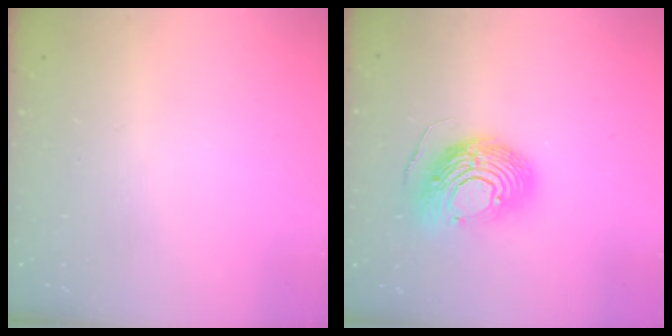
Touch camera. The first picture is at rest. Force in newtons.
{"total": 13.7, "press": 13.5, "slide": 2.3}